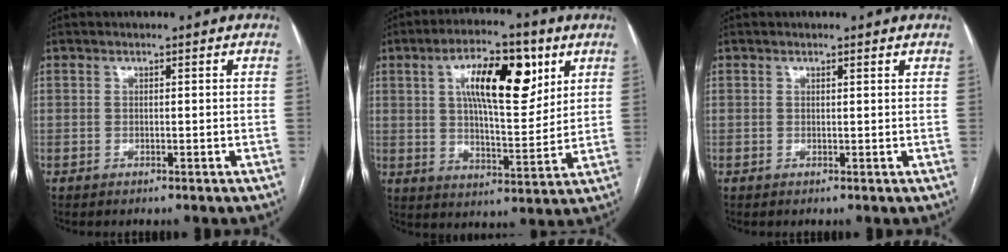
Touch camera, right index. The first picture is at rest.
{"total": 14.0, "force": [5.6, 4.7, 12.0], "torque": [-0.198, 0.014, 0.090]}
{"total": 0.9, "force": [0.8, 0.1, 0.2], "torque": [-0.015, 0.002, 0.006]}